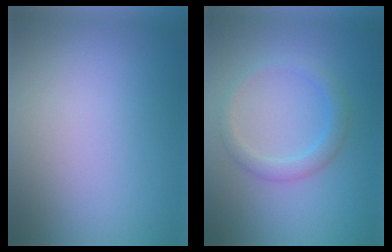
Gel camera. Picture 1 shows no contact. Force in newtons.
{"total": 2.3, "press": 2.3, "slide": 0.1}